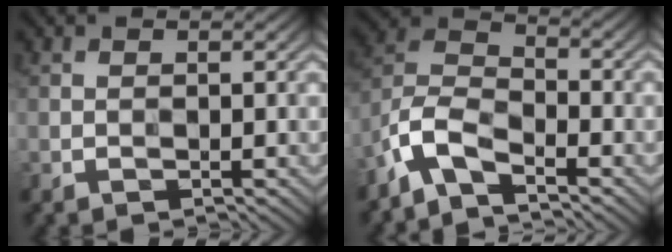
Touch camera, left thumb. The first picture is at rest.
{"total": 6.4, "force": [-4.9, 2.0, 3.6], "torque": [-0.080, 0.002, -0.122]}